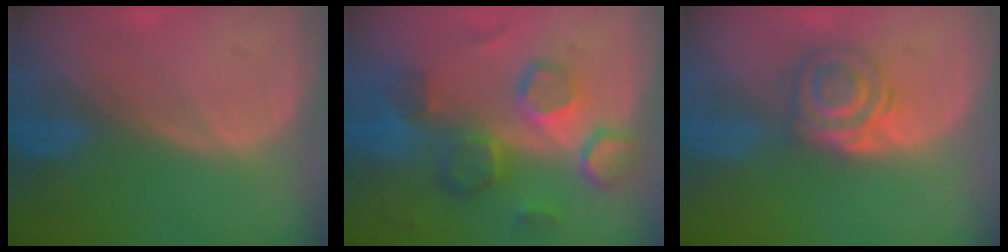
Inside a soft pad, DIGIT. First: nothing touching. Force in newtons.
{"total": 9.9, "press": 9.0, "slide": 4.2}
{"total": 5.7, "press": 5.4, "slide": 2.0}